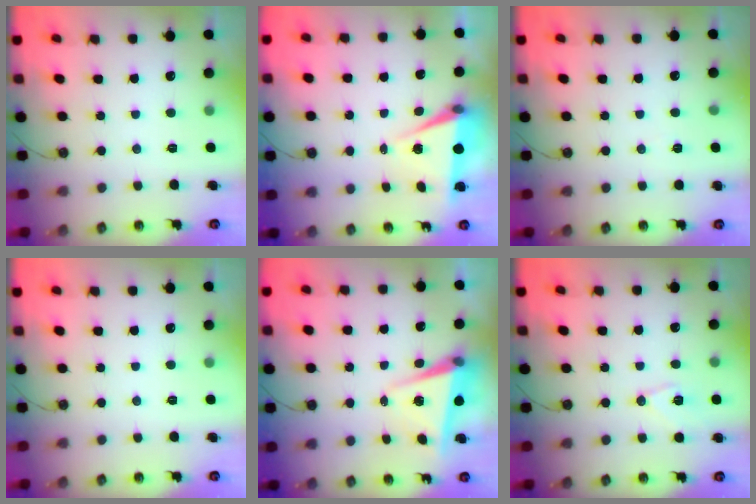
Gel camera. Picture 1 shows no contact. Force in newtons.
{"total": 6.7, "press": 5.0, "slide": 4.4}
{"total": 3.9, "press": 2.3, "slide": 3.2}
{"total": 0.0}
{"total": 5.3, "press": 4.8, "slide": 2.2}
{"total": 8.7, "press": 8.7, "slide": 1.0}